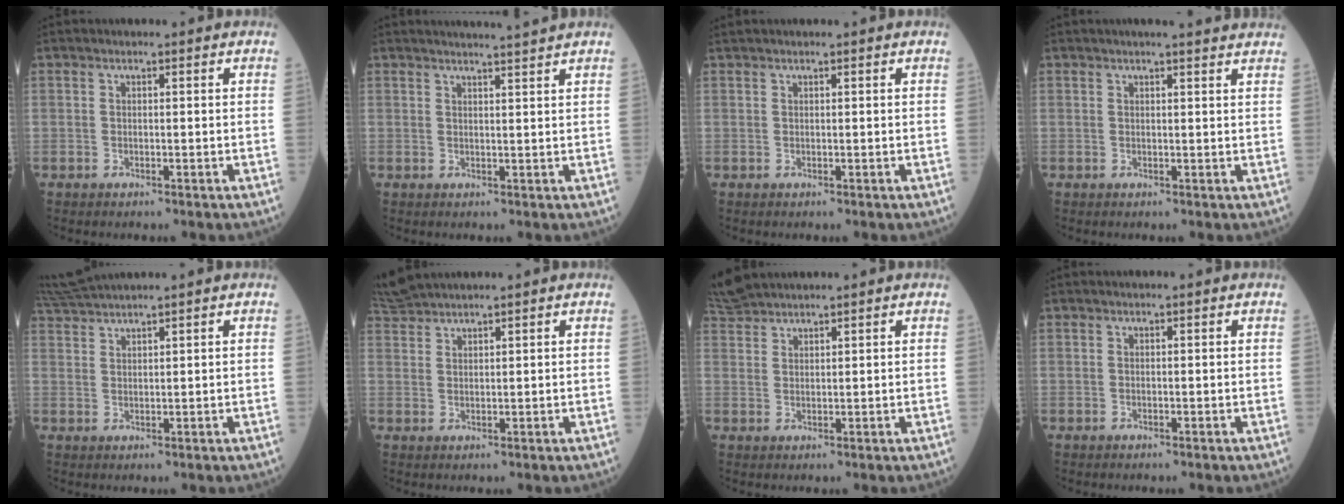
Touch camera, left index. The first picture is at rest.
{"total": 5.6, "force": [5.1, -1.3, 1.8], "torque": [-0.022, 0.005, 0.060]}
{"total": 0.6, "force": [0.5, -0.1, 0.2], "torque": [-0.007, 0.012, 0.016]}
{"total": 5.9, "force": [5.4, 0.0, 2.5], "torque": [-0.030, 0.015, 0.052]}
{"total": 5.0, "force": [4.6, -1.1, 1.5], "torque": [-0.044, 0.017, 0.098]}
{"total": 3.9, "force": [3.9, -0.4, 0.7], "torque": [-0.029, 0.021, 0.086]}
{"total": 4.4, "force": [4.3, 0.2, 0.8], "torque": [-0.030, 0.023, 0.093]}
{"total": 0.0}